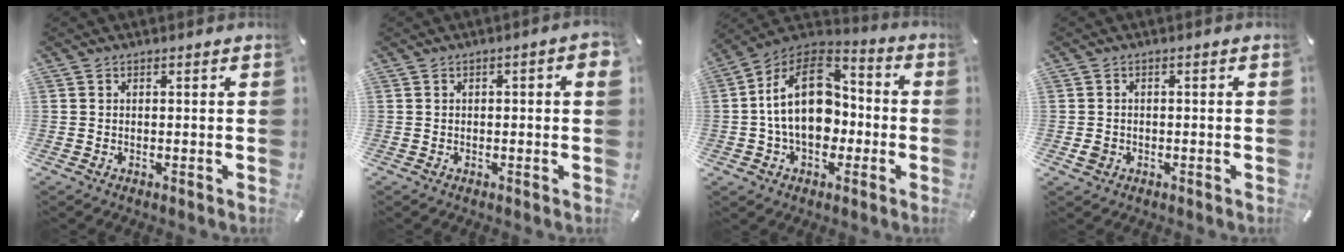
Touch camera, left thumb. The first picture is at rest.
{"total": 1.8, "force": [-0.3, 0.6, 1.7], "torque": [-0.026, 0.004, -0.006]}
{"total": 19.4, "force": [-1.0, 13.6, 13.8], "torque": [-0.249, 0.016, -0.018]}
{"total": 2.2, "force": [-0.7, 1.9, 0.9], "torque": [-0.017, 0.005, -0.015]}